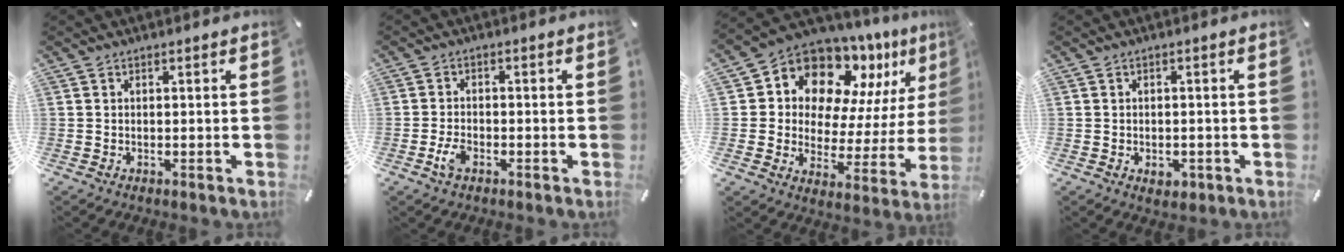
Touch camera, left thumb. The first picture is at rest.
{"total": 3.3, "force": [-1.6, 1.9, 2.3], "torque": [-0.060, -0.001, -0.033]}
{"total": 13.6, "force": [10.9, 7.1, 4.0], "torque": [-0.071, -0.112, 0.190]}
{"total": 2.7, "force": [-1.0, 2.0, 1.5], "torque": [-0.025, 0.004, -0.017]}